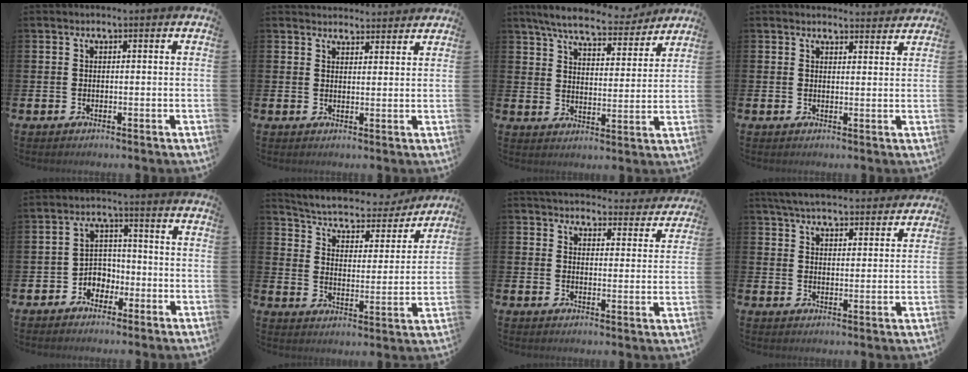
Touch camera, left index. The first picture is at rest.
{"total": 2.8, "force": [2.7, 0.7, -0.2], "torque": [-0.002, -0.014, 0.051]}
{"total": 7.3, "force": [6.8, 1.3, 2.4], "torque": [-0.070, -0.034, 0.119]}
{"total": 2.6, "force": [2.6, 0.4, -0.2], "torque": [0.006, -0.018, 0.046]}
{"total": 3.2, "force": [-1.9, 2.5, 0.6], "torque": [-0.028, 0.003, -0.044]}
{"total": 5.6, "force": [5.1, 1.8, 1.5], "torque": [-0.064, -0.038, 0.082]}
{"total": 4.3, "force": [4.2, 0.9, 0.5], "torque": [-0.018, -0.035, 0.070]}
{"total": 5.8, "force": [5.6, 0.8, 1.2], "torque": [-0.041, -0.032, 0.100]}